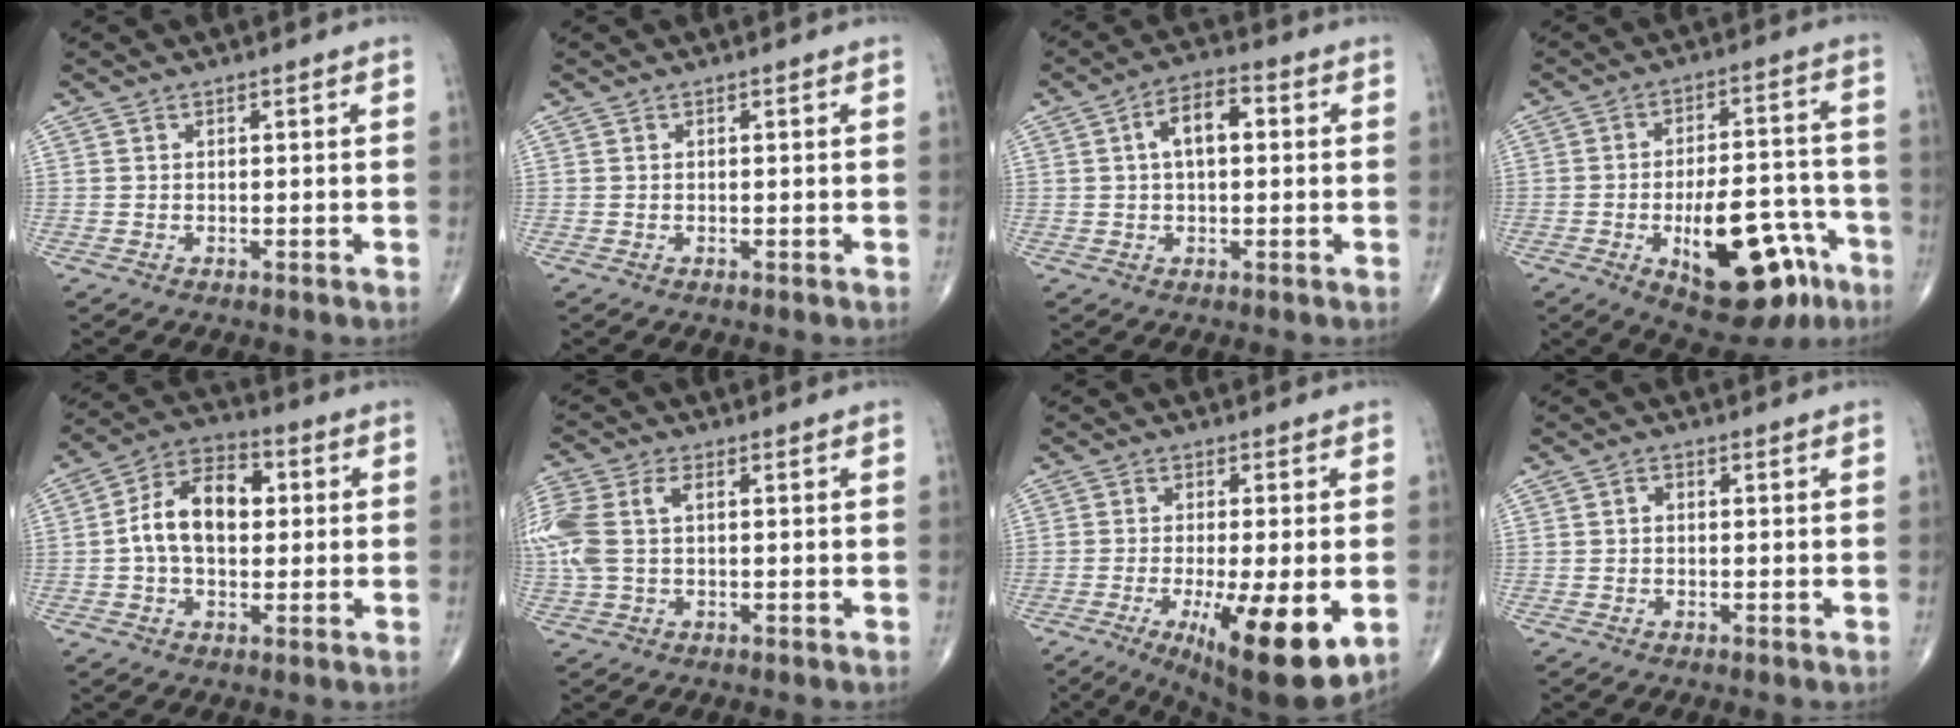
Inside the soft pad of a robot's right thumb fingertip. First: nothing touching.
{"total": 0.0}
{"total": 7.0, "force": [1.1, 3.6, 5.9], "torque": [-0.094, 0.017, 0.012]}
{"total": 19.1, "force": [-8.1, 8.6, 15.0], "torque": [-0.186, 0.044, -0.101]}
{"total": 12.3, "force": [0.9, 7.8, 9.5], "torque": [-0.153, 0.028, 0.006]}
{"total": 11.2, "force": [1.4, 6.8, 8.7], "torque": [-0.249, 0.025, 0.031]}
{"total": 16.0, "force": [-4.8, 4.2, 14.7], "torque": [-0.204, -0.020, -0.059]}
{"total": 1.0, "force": [0.0, 0.8, 0.7], "torque": [-0.007, 0.005, -0.004]}